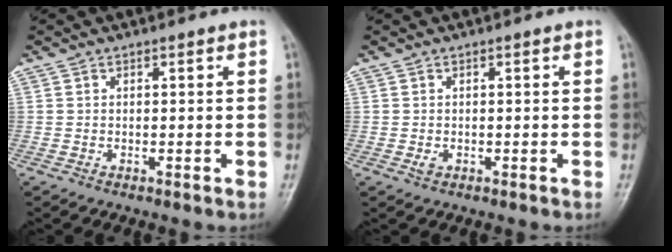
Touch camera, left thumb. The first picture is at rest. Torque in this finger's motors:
{"motor_torque": [0.13, 0.10, 0.41, 0.18, 0.00]}